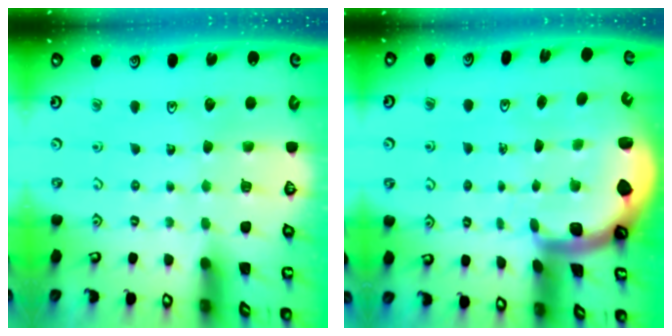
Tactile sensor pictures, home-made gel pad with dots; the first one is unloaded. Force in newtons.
{"total": 2.3, "press": 2.3, "slide": 0.5}